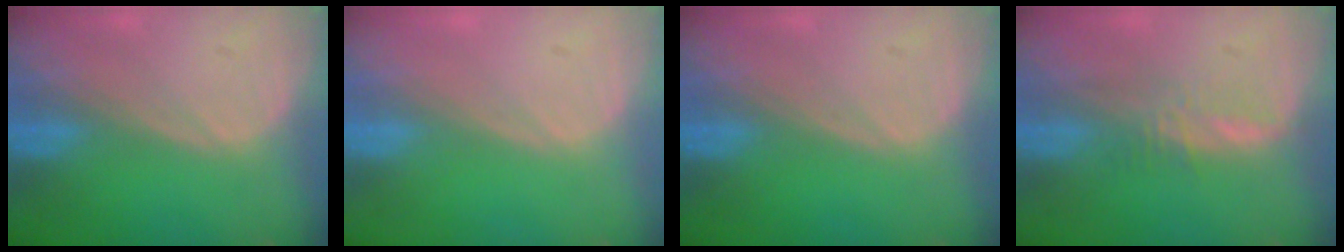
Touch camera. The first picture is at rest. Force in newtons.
{"total": 0.0}
{"total": 0.0}
{"total": 2.9, "press": 2.9, "slide": 0.2}